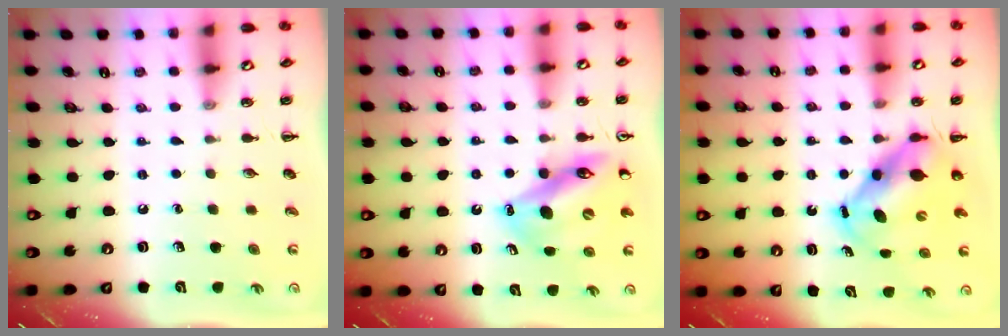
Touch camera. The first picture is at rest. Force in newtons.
{"total": 12.8, "press": 12.1, "slide": 4.2}
{"total": 6.9, "press": 6.6, "slide": 2.0}